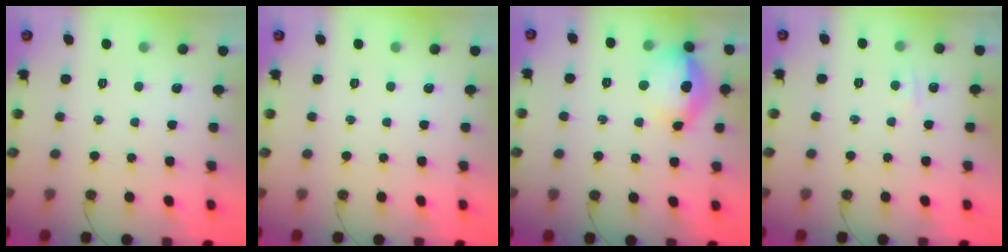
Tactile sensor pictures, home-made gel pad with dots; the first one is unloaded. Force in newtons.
{"total": 0.0}
{"total": 14.6, "press": 14.5, "slide": 1.8}
{"total": 3.6, "press": 3.6, "slide": 0.5}